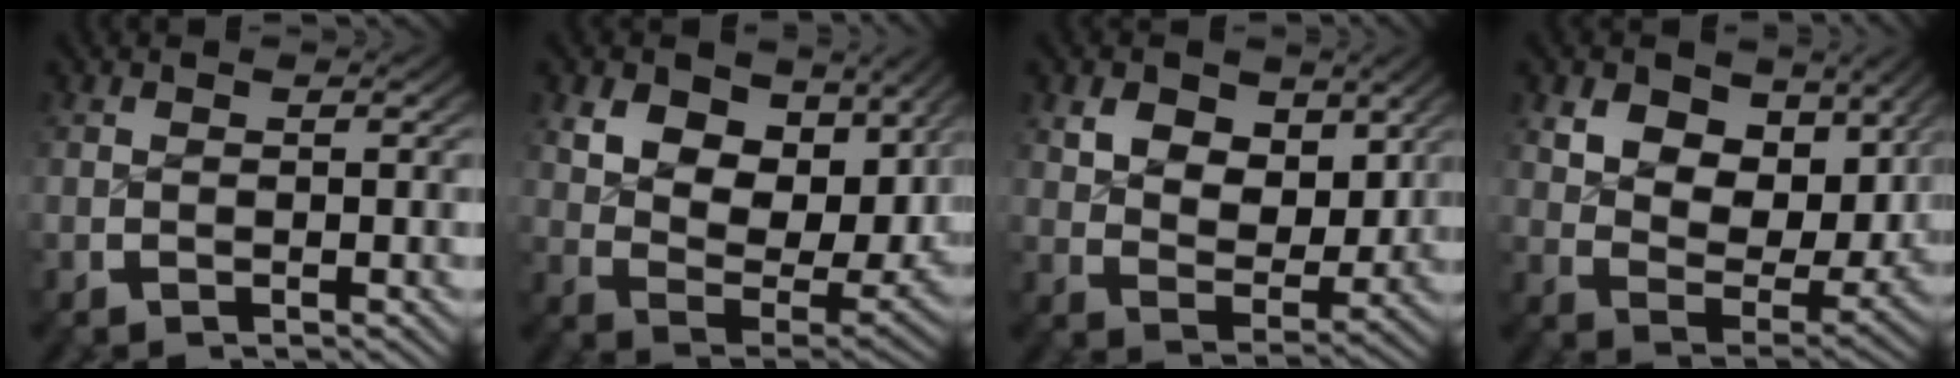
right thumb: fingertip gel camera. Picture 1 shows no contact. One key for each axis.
{"total": 10.4, "fx": 2.2, "fy": 7.0, "fz": 7.4, "tx": -0.138, "ty": -0.037, "tz": 0.048}
{"total": 6.0, "fx": 1.5, "fy": 4.3, "fz": 3.9, "tx": -0.079, "ty": -0.035, "tz": 0.038}
{"total": 9.4, "fx": 2.1, "fy": 6.5, "fz": 6.5, "tx": -0.122, "ty": -0.036, "tz": 0.046}